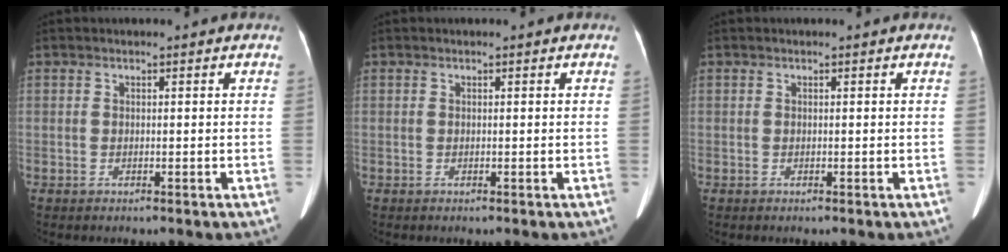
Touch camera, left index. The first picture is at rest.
{"total": 0.0}
{"total": 0.0}